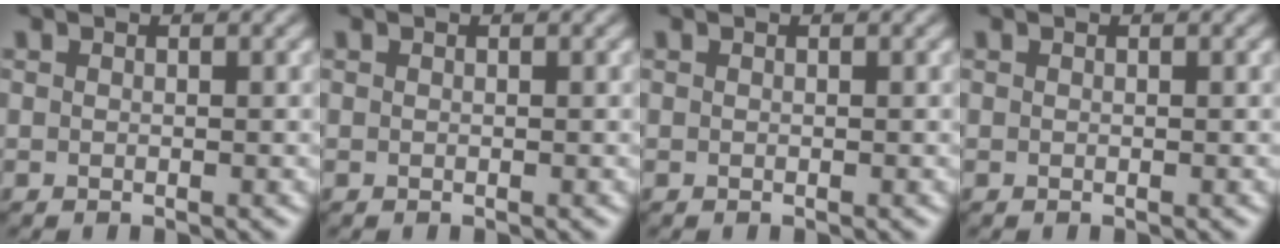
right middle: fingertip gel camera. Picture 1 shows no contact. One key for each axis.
{"total": 0.0}
{"total": 0.0}
{"total": 0.0}